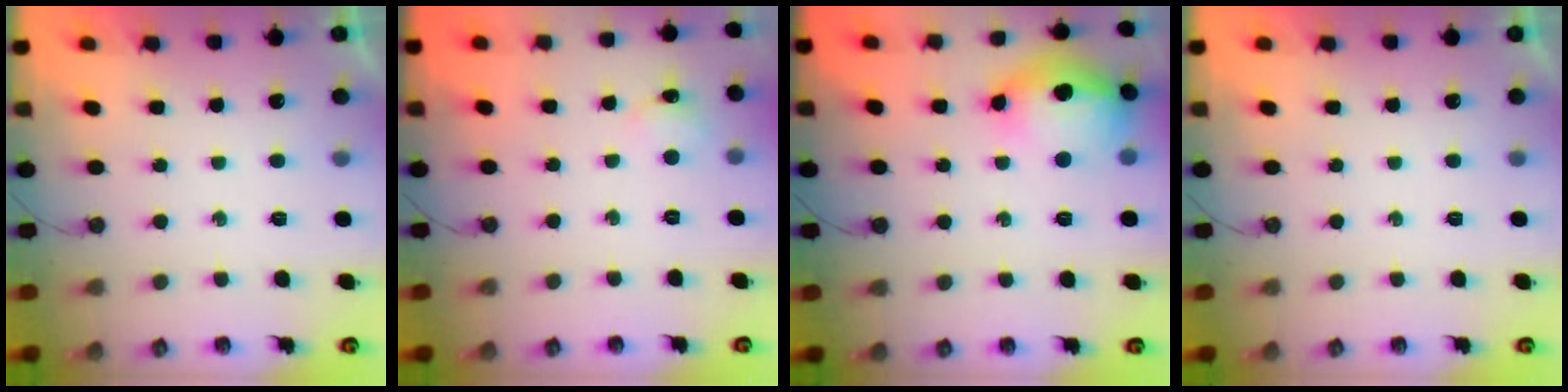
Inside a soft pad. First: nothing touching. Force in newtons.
{"total": 1.7, "press": 1.6, "slide": 0.4}
{"total": 16.9, "press": 16.6, "slide": 3.4}
{"total": 0.0}